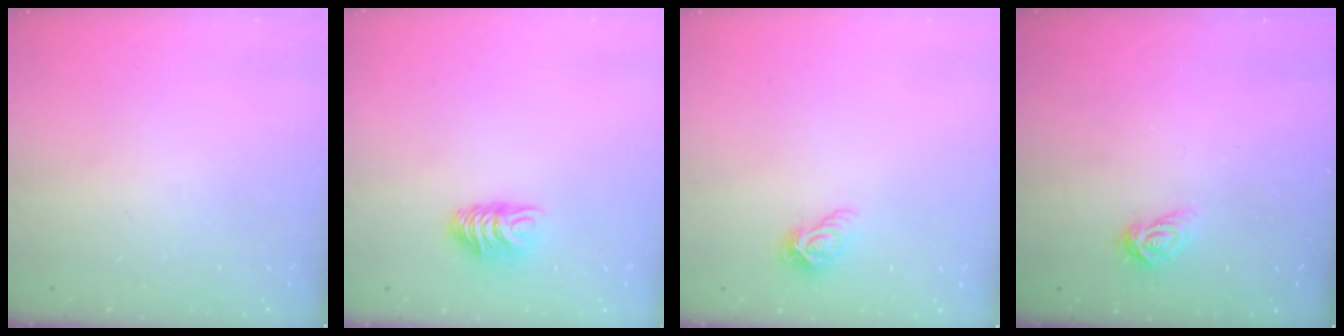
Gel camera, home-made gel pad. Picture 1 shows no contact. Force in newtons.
{"total": 7.1, "press": 7.1, "slide": 0.5}
{"total": 8.0, "press": 7.9, "slide": 1.2}
{"total": 3.5, "press": 3.5, "slide": 0.4}